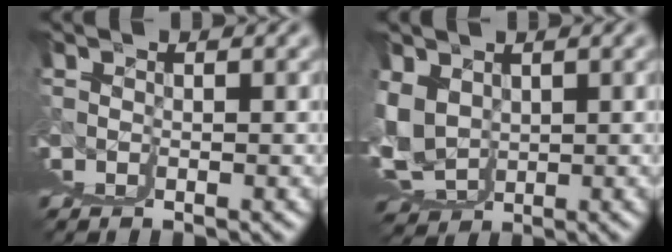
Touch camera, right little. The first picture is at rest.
{"total": 6.8, "force": [2.0, 5.5, 3.4], "torque": [-0.050, -0.029, 0.051]}